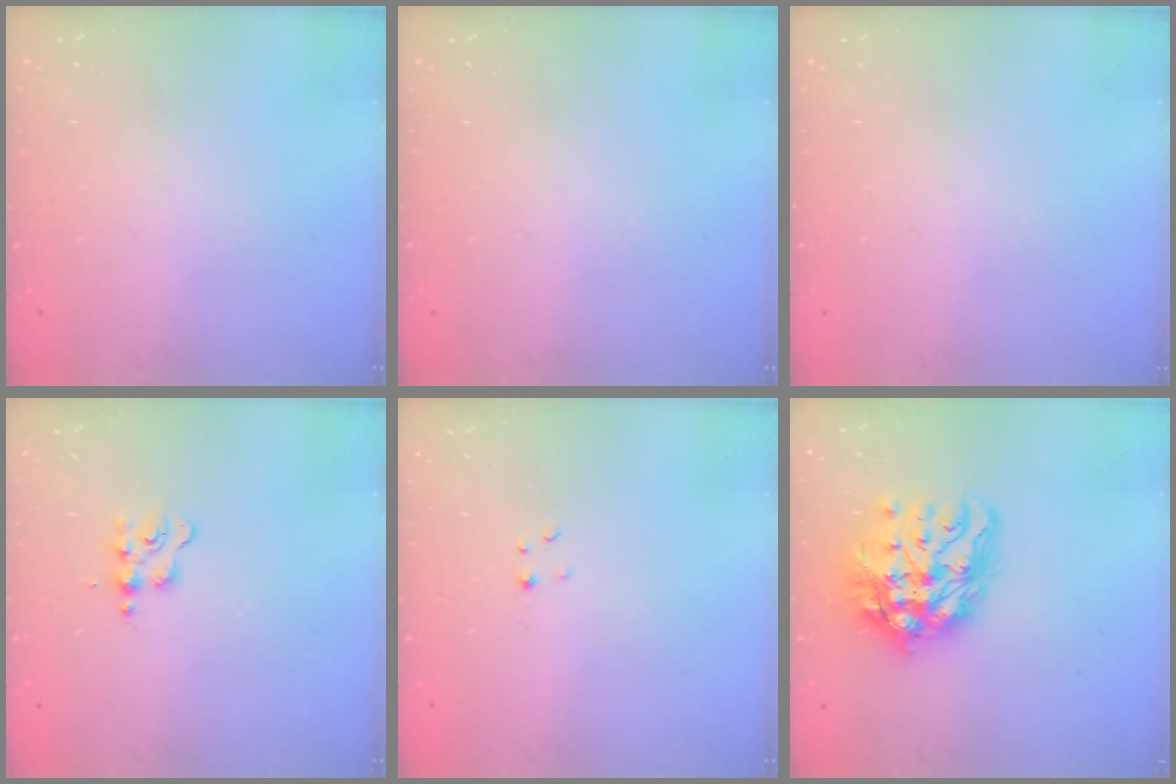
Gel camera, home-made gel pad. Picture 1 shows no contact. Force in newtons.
{"total": 0.0}
{"total": 0.0}
{"total": 1.8, "press": 1.7, "slide": 0.3}
{"total": 1.1, "press": 1.1, "slide": 0.2}
{"total": 16.4, "press": 16.4, "slide": 1.4}